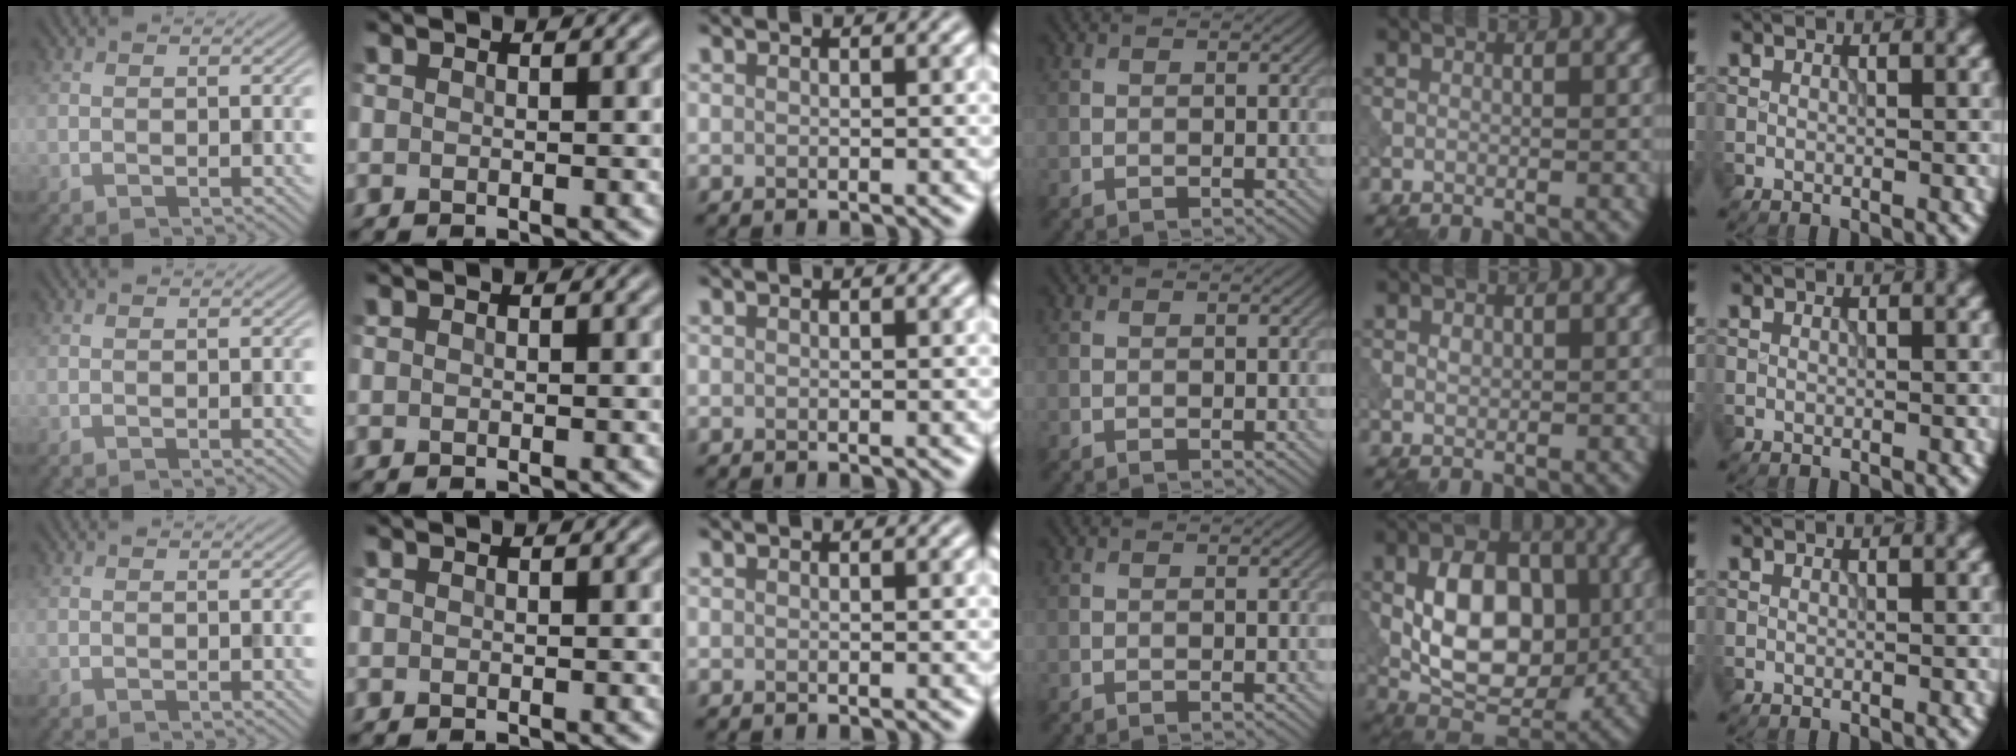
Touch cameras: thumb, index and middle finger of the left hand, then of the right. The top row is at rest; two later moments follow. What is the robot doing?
{"motion": "press", "object": "tv remote"}